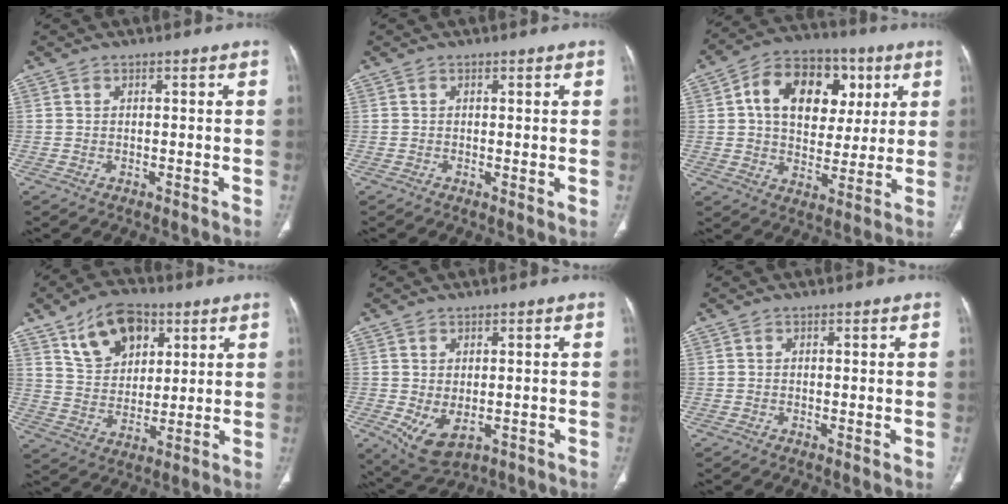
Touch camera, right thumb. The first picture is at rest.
{"total": 1.1, "force": [0.2, 0.2, 1.1], "torque": [-0.025, -0.006, 0.003]}
{"total": 18.1, "force": [4.9, 12.6, 11.9], "torque": [-0.154, 0.006, 0.077]}
{"total": 13.4, "force": [6.7, 8.5, 7.8], "torque": [-0.100, -0.022, 0.125]}
{"total": 6.5, "force": [-1.3, 3.7, 5.2], "torque": [-0.091, -0.008, -0.002]}
{"total": 0.6, "force": [0.1, 0.1, 0.6], "torque": [-0.015, -0.004, 0.002]}